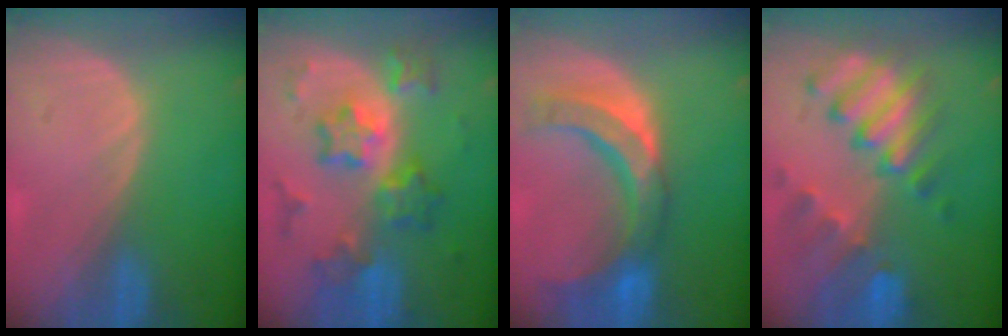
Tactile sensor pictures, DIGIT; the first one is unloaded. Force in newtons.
{"total": 9.4, "press": 9.4, "slide": 0.7}
{"total": 10.1, "press": 9.4, "slide": 3.9}
{"total": 10.3, "press": 9.0, "slide": 5.1}